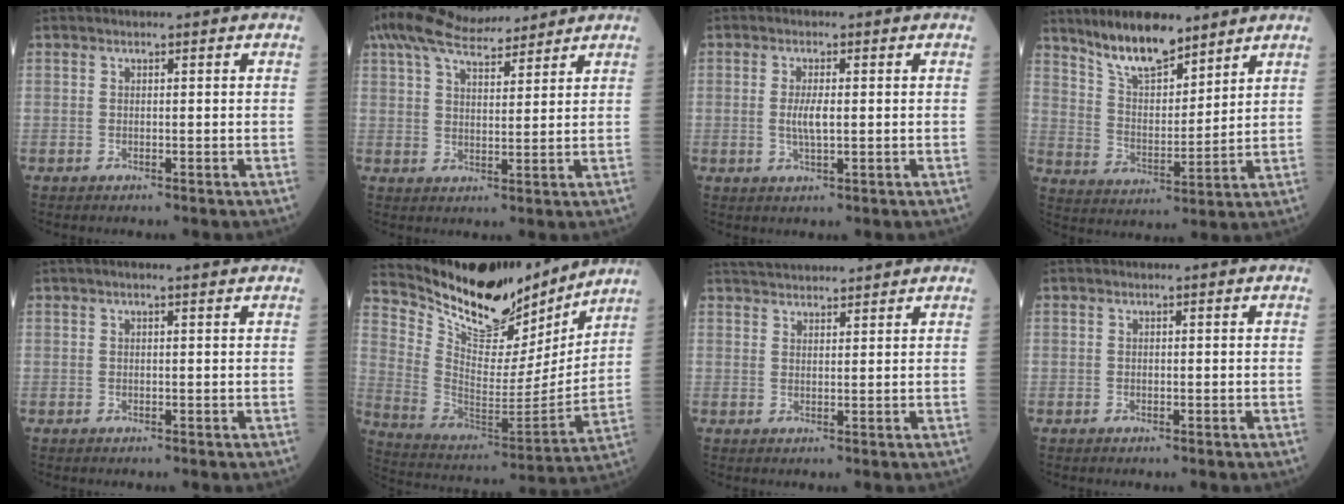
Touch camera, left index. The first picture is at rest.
{"total": 12.4, "force": [11.1, 2.1, 5.1], "torque": [-0.103, 0.035, 0.191]}
{"total": 3.0, "force": [0.0, 0.6, 3.0], "torque": [-0.064, -0.003, 0.002]}
{"total": 10.7, "force": [8.7, 3.1, 5.4], "torque": [-0.103, 0.002, 0.166]}
{"total": 1.6, "force": [1.2, 0.0, 1.0], "torque": [-0.018, 0.014, 0.018]}
{"total": 20.0, "force": [18.1, 5.2, 6.7], "torque": [-0.133, -0.032, 0.300]}
{"total": 7.7, "force": [7.3, 1.0, 2.3], "torque": [-0.042, 0.036, 0.114]}
{"total": 0.0}